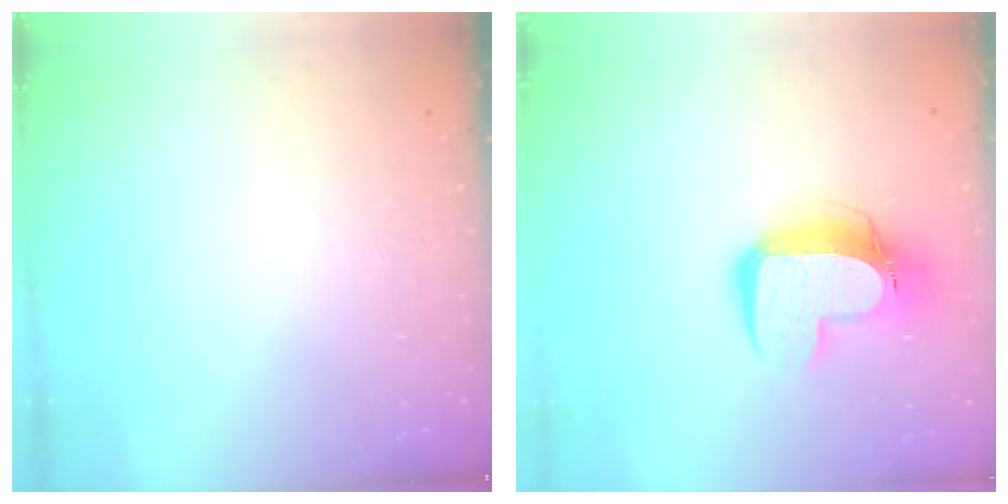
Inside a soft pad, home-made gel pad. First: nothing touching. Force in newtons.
{"total": 13.9, "press": 13.8, "slide": 1.4}